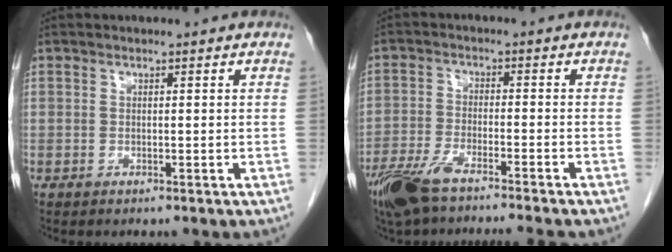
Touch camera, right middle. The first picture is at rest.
{"total": 10.0, "force": [-8.1, 0.5, 5.8], "torque": [-0.106, -0.023, -0.141]}